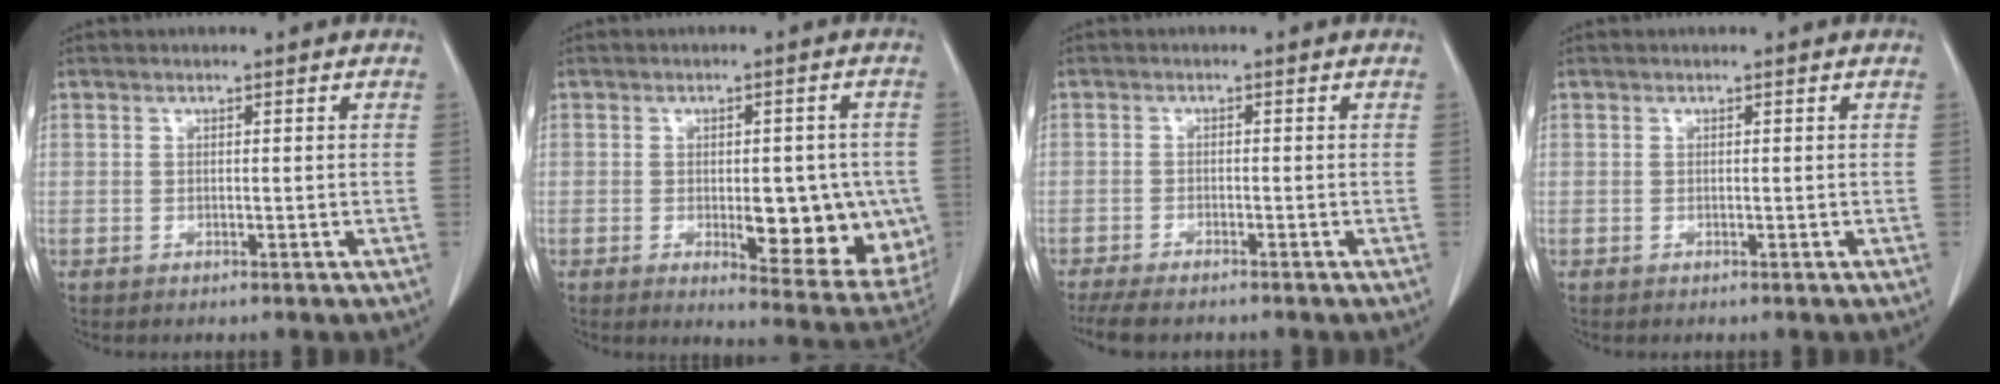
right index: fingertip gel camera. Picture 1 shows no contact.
{"total": 13.5, "force": [-2.1, 5.0, 12.3], "torque": [-0.122, -0.003, -0.008]}
{"total": 6.7, "force": [-5.7, 1.5, 3.3], "torque": [-0.049, -0.012, -0.091]}
{"total": 0.0}